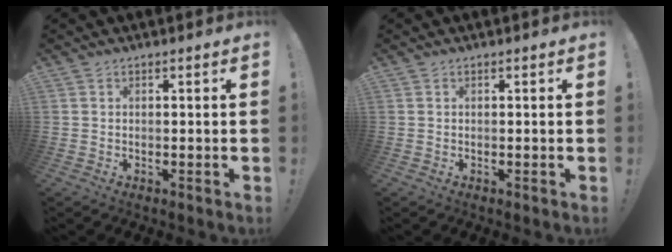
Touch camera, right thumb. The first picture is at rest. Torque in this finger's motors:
{"motor_torque": [-0.01, 0.00, 0.00, 0.00, 0.00]}